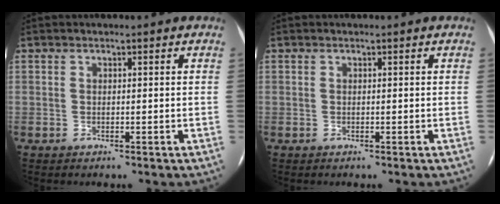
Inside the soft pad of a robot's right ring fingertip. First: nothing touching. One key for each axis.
{"total": 0.0}